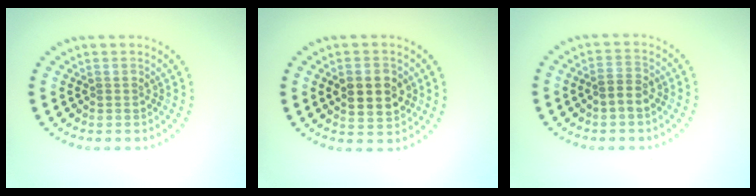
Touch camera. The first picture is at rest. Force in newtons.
{"total": 4.2, "press": 4.2, "slide": 0.0}
{"total": 1.9, "press": 1.8, "slide": 0.5}